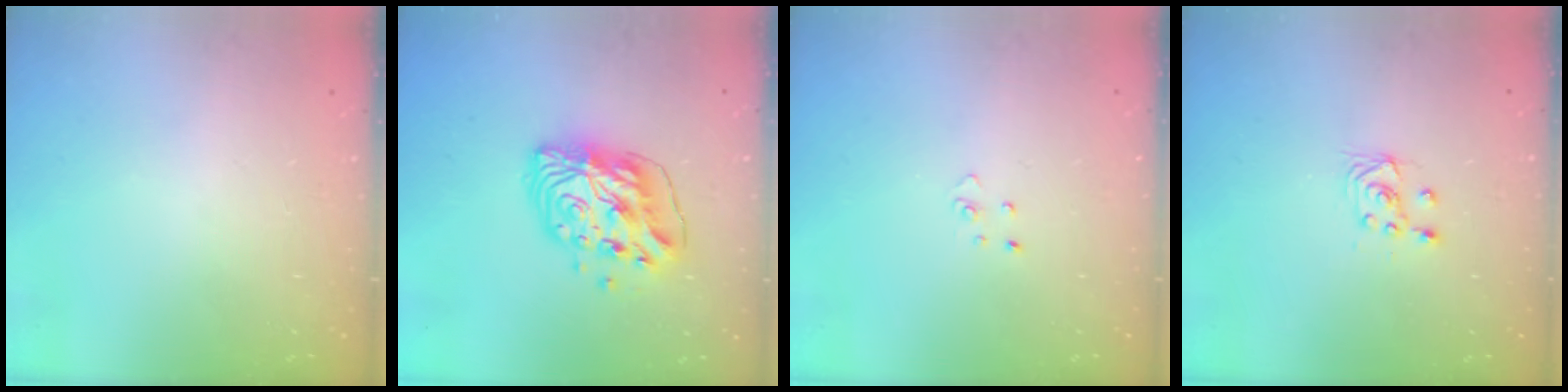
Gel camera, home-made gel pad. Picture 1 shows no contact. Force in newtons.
{"total": 12.2, "press": 12.1, "slide": 1.2}
{"total": 2.7, "press": 2.7, "slide": 0.3}
{"total": 2.9, "press": 2.7, "slide": 1.0}